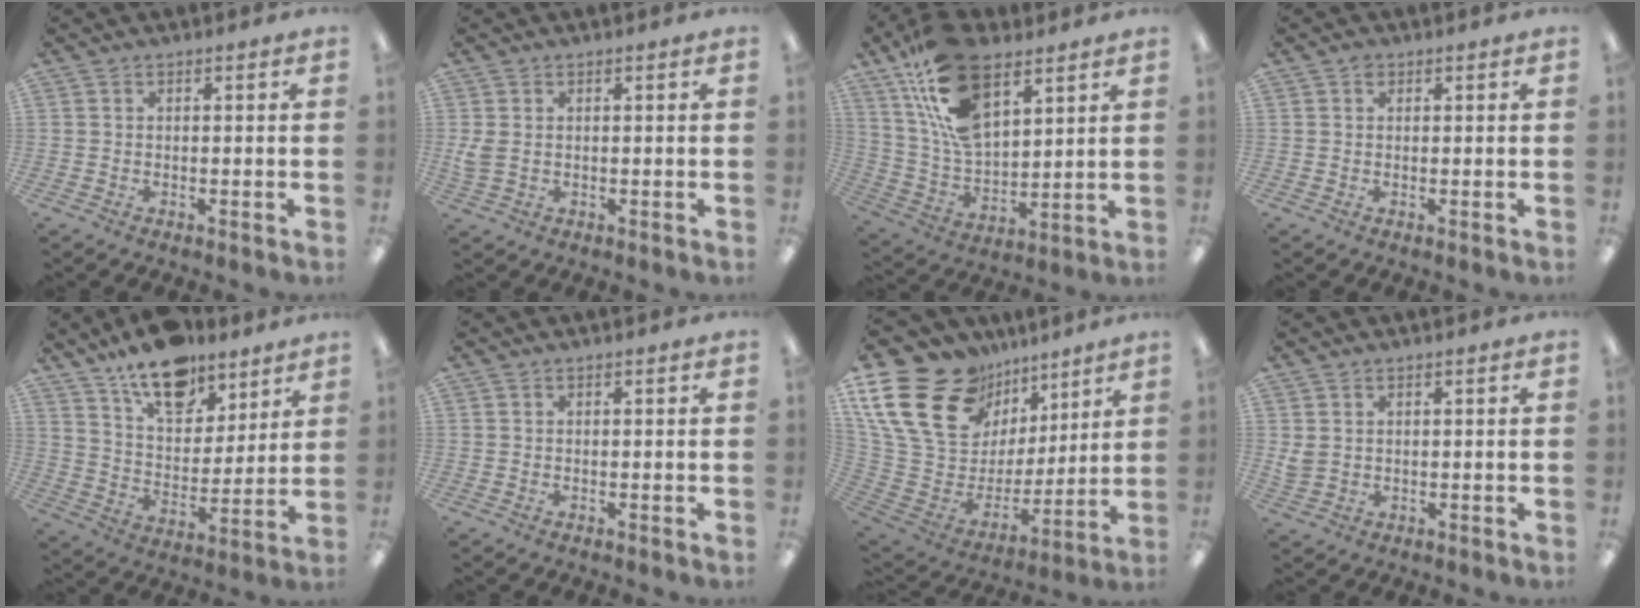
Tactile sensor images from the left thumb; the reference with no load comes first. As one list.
[{"total": 3.0, "force": [0.4, 2.0, 2.1], "torque": [-0.041, -0.001, 0.004]}, {"total": 19.9, "force": [11.0, 10.7, 12.8], "torque": [-0.267, -0.048, 0.195]}, {"total": 1.1, "force": [0.6, 0.8, 0.6], "torque": [-0.013, 0.003, 0.010]}, {"total": 16.0, "force": [12.2, 7.7, 7.0], "torque": [-0.114, -0.069, 0.217]}, {"total": 0.0}, {"total": 24.5, "force": [13.0, 16.9, 12.1], "torque": [-0.257, -0.074, 0.266]}, {"total": 2.3, "force": [0.9, 1.9, 1.1], "torque": [-0.024, 0.003, 0.017]}]